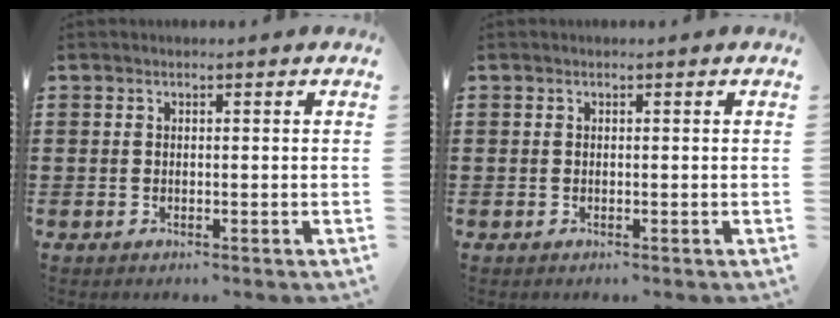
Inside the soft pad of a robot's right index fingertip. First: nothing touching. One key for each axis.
{"total": 0.0}